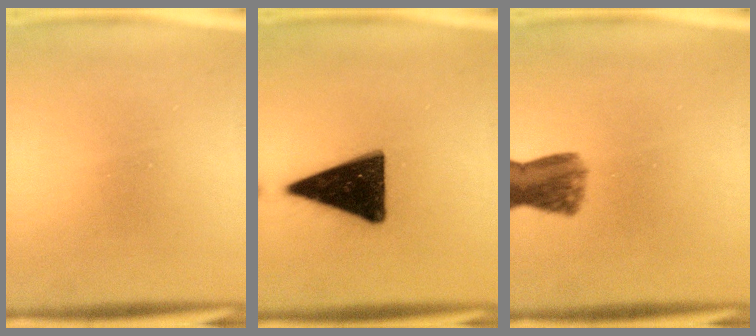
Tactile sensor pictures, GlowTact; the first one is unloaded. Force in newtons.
{"total": 15.8}
{"total": 6.2}